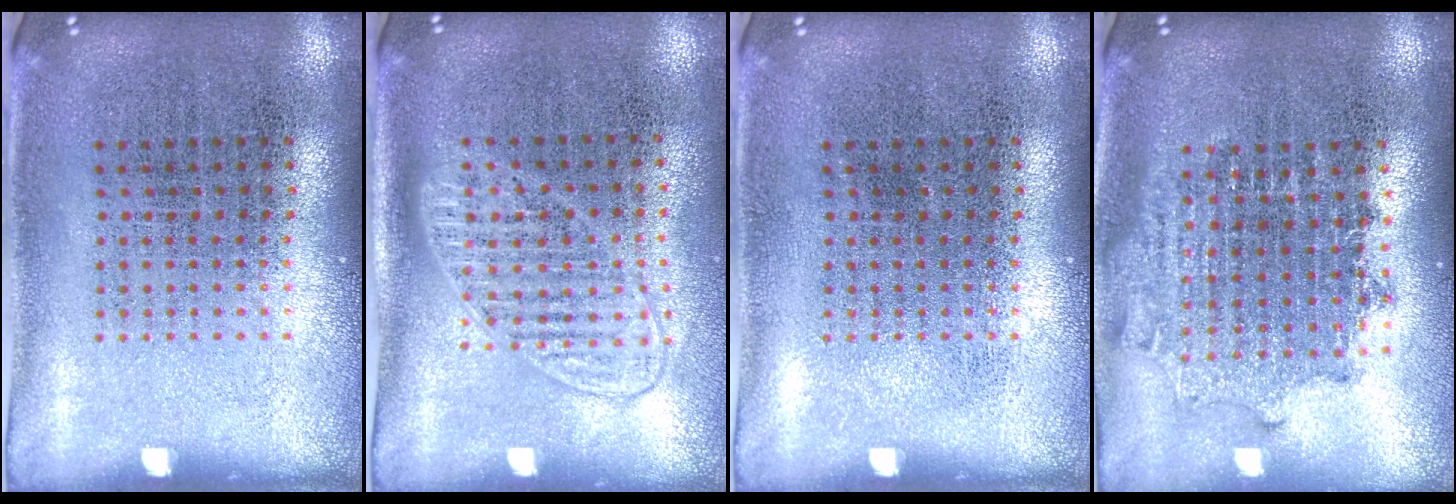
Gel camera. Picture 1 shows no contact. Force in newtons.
{"total": 1.4, "press": 1.2, "slide": 0.7}
{"total": 0.0}
{"total": 1.7, "press": 1.4, "slide": 1.0}